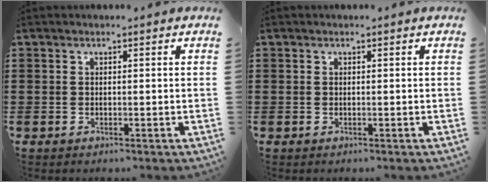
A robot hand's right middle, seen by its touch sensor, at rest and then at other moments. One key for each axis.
{"total": 0.0}